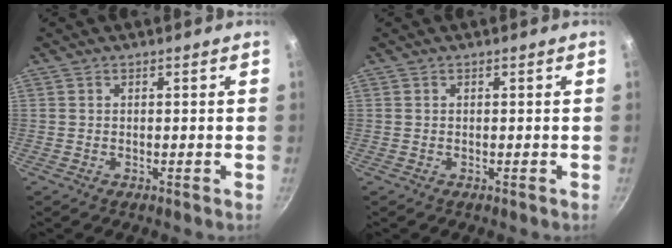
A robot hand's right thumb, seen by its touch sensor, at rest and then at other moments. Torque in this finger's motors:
{"motor_torque": [-0.01, 0.01, 0.00, 0.00, 0.02]}